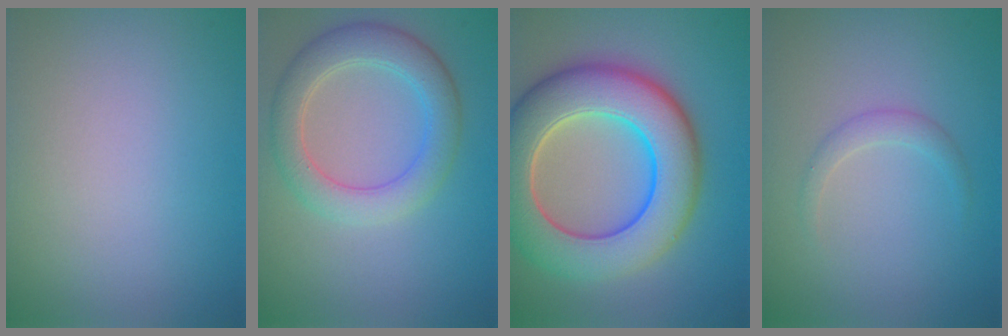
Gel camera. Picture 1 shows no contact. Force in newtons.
{"total": 4.7, "press": 4.7, "slide": 0.3}
{"total": 11.1, "press": 11.1, "slide": 0.8}
{"total": 1.2, "press": 1.2, "slide": 0.0}